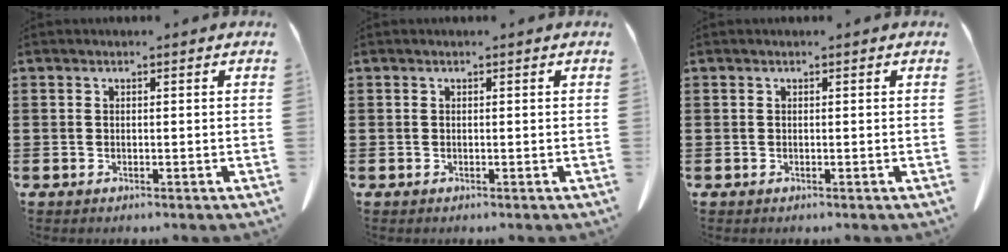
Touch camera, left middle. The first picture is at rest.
{"total": 0.0}
{"total": 0.0}